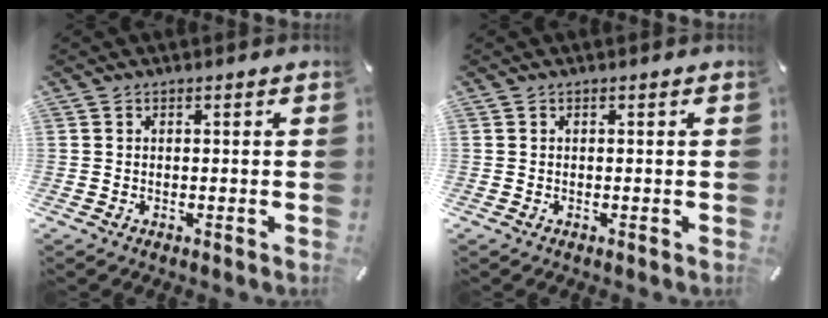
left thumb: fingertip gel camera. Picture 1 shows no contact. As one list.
[{"total": 0.0}]